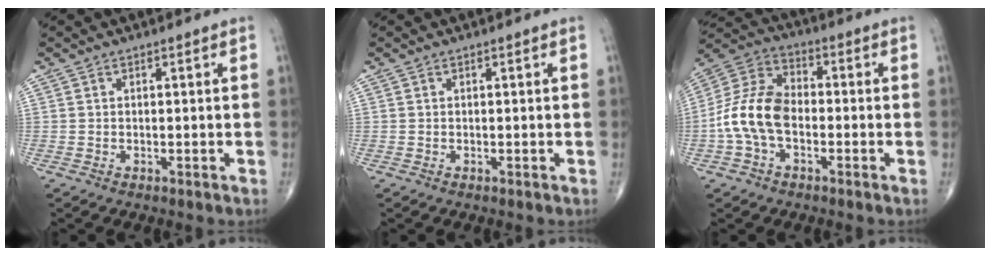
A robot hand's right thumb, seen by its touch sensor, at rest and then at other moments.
{"total": 0.0}
{"total": 12.1, "force": [-2.5, 7.7, 9.0], "torque": [-0.176, 0.038, -0.058]}